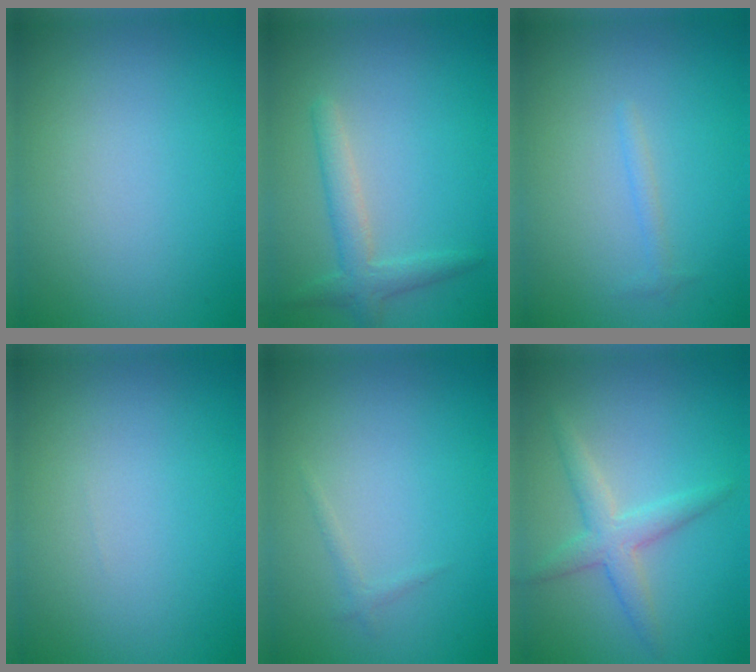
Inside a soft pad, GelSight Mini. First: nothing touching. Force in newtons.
{"total": 2.6, "press": 2.6, "slide": 0.1}
{"total": 0.8, "press": 0.8, "slide": 0.0}
{"total": 0.0}
{"total": 0.7, "press": 0.7, "slide": 0.0}
{"total": 3.0, "press": 3.0, "slide": 0.1}